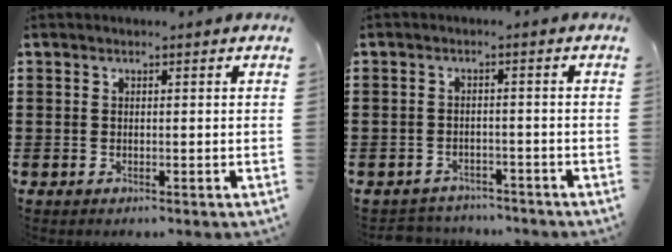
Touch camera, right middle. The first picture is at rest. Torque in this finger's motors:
{"motor_torque": [-0.23, 0.23, -0.07, -0.01]}